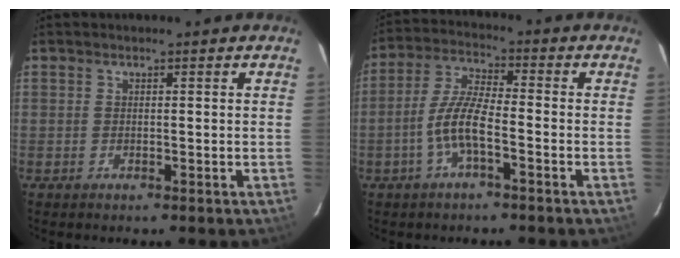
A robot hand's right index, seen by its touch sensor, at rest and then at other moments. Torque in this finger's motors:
{"motor_torque": [1.30, -0.68, 0.71, 0.19]}